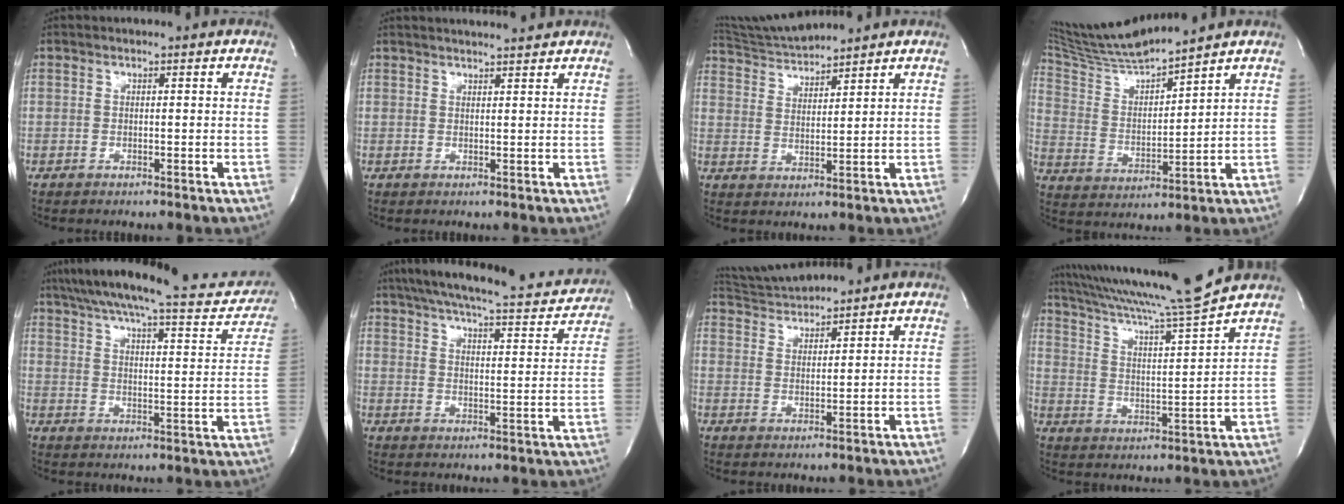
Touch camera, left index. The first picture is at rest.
{"total": 5.7, "force": [5.4, 0.2, 1.8], "torque": [-0.029, 0.016, 0.064]}
{"total": 6.7, "force": [6.6, -0.7, 0.9], "torque": [-0.031, 0.012, 0.133]}
{"total": 13.0, "force": [12.1, -0.6, 4.8], "torque": [-0.100, 0.003, 0.234]}
{"total": 21.8, "force": [19.4, 3.6, 9.2], "torque": [-0.140, -0.018, 0.247]}
{"total": 23.2, "force": [20.4, 4.4, 10.1], "torque": [-0.164, -0.010, 0.256]}
{"total": 5.4, "force": [5.3, -0.3, 0.2], "torque": [-0.013, 0.016, 0.104]}
{"total": 15.7, "force": [14.3, -2.7, 5.8], "torque": [-0.111, -0.033, 0.227]}